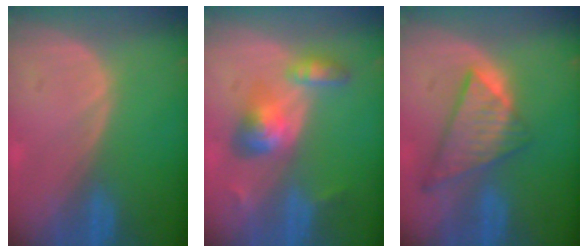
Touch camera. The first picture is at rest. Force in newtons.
{"total": 6.3, "press": 5.8, "slide": 2.4}
{"total": 8.7, "press": 7.5, "slide": 4.5}